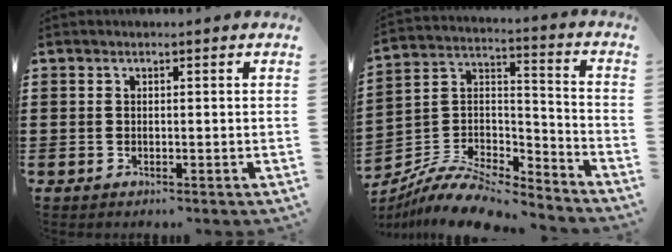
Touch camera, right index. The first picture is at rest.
{"total": 9.8, "force": [-8.4, 3.0, 3.9], "torque": [-0.082, 0.019, -0.168]}